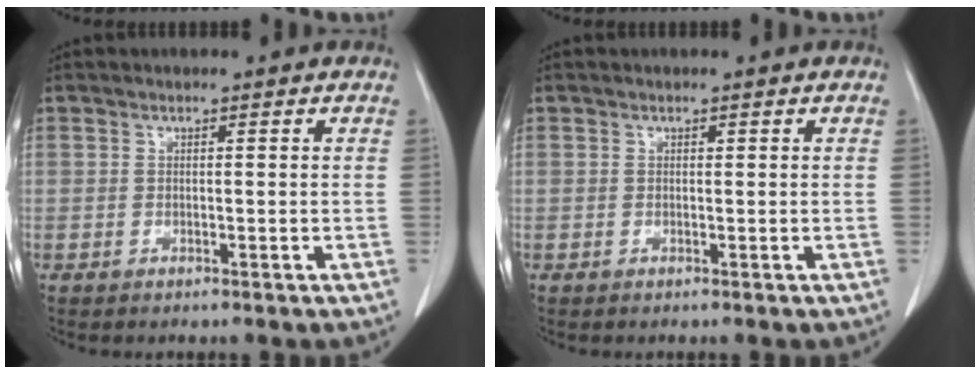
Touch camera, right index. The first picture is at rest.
{"total": 0.0}